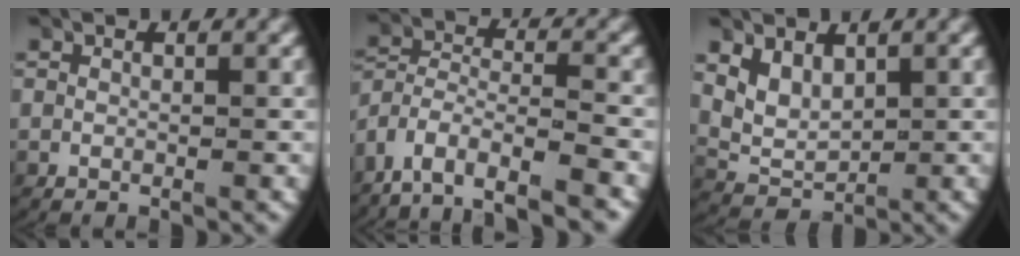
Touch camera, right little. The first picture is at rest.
{"total": 8.3, "force": [-5.5, 4.8, 4.0], "torque": [-0.102, -0.046, -0.081]}
{"total": 4.7, "force": [0.8, 3.8, 2.7], "torque": [-0.070, -0.015, 0.022]}